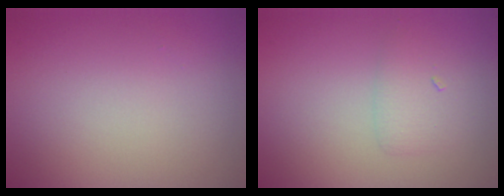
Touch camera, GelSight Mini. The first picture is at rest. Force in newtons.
{"total": 1.7, "press": 1.7, "slide": 0.1}